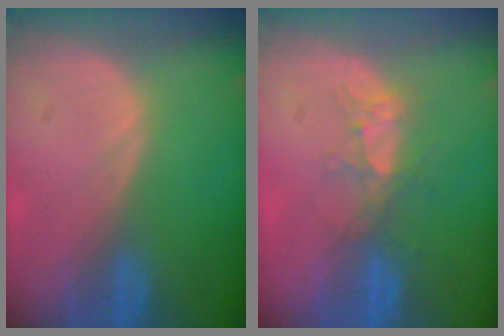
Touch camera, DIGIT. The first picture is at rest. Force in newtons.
{"total": 4.0, "press": 3.5, "slide": 1.9}